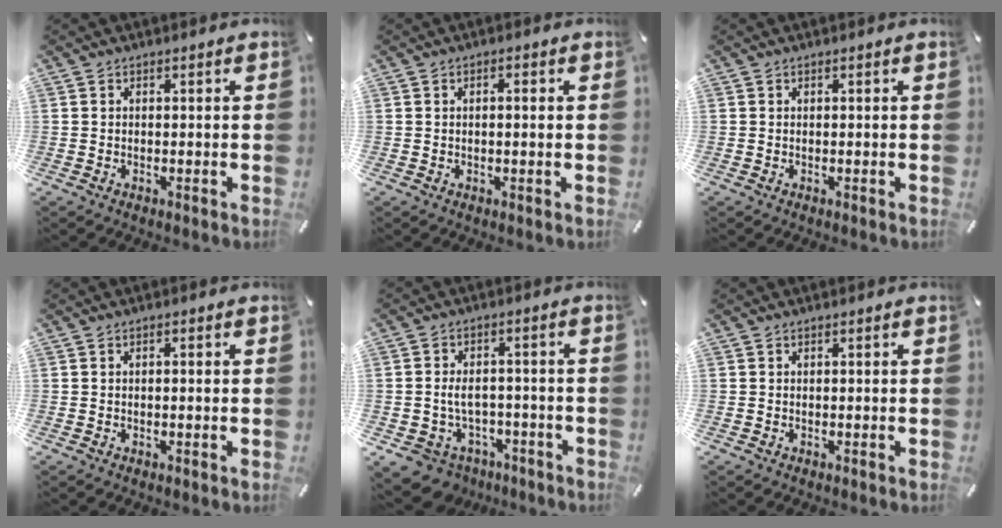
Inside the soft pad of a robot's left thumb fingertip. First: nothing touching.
{"total": 1.4, "force": [0.1, 0.4, 1.4], "torque": [-0.024, 0.001, 0.001]}
{"total": 0.0}
{"total": 0.6, "force": [-0.1, 0.2, 0.5], "torque": [-0.010, -0.001, -0.001]}
{"total": 7.5, "force": [-2.5, 6.3, 3.4], "torque": [-0.083, 0.017, -0.041]}
{"total": 0.0}